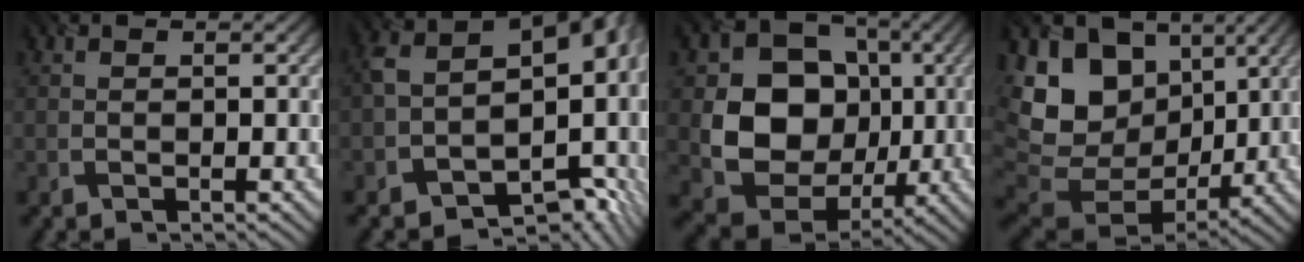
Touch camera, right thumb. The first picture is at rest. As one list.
[{"total": 15.5, "force": [-1.2, 10.3, 11.6], "torque": [-0.180, -0.041, 0.011]}, {"total": 13.0, "force": [0.0, 11.0, 7.0], "torque": [-0.138, -0.017, -0.009]}, {"total": 17.3, "force": [3.4, 13.1, 10.8], "torque": [-0.247, 0.005, 0.088]}]